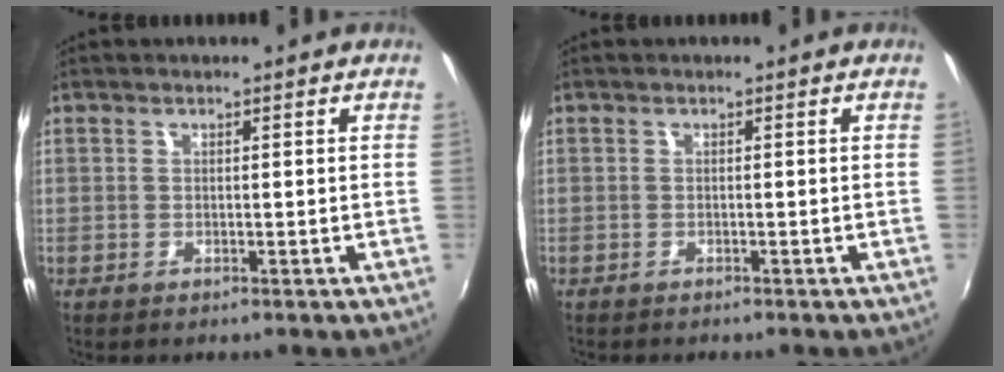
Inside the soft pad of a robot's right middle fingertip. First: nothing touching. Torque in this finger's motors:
{"motor_torque": [0.59, -0.73, 0.00, 0.02]}